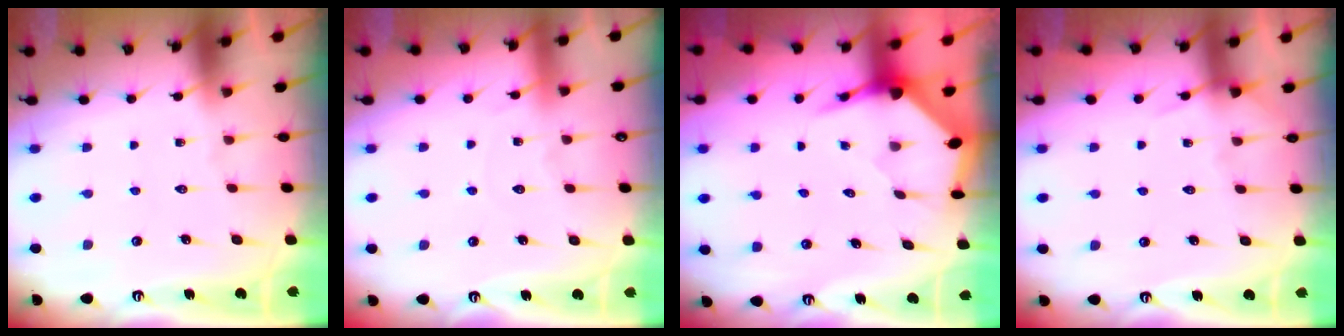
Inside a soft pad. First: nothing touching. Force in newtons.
{"total": 2.8, "press": 2.8, "slide": 0.4}
{"total": 3.4, "press": 3.4, "slide": 0.4}
{"total": 5.1, "press": 5.0, "slide": 0.6}